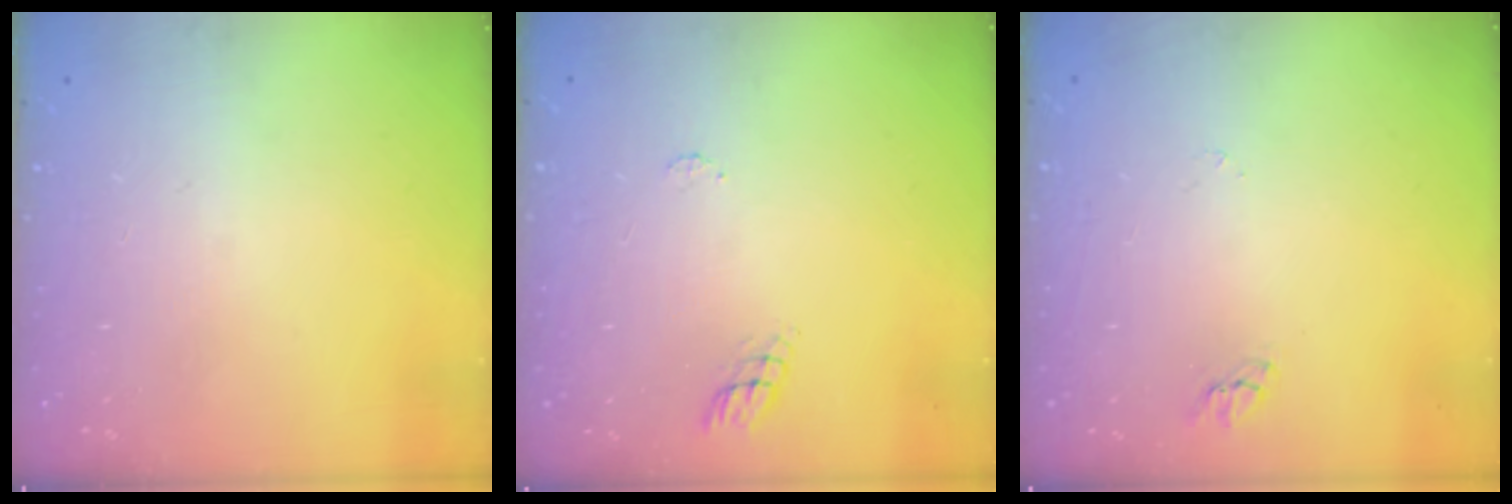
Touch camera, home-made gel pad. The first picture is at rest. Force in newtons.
{"total": 5.5, "press": 5.5, "slide": 0.5}
{"total": 2.2, "press": 2.2, "slide": 0.2}